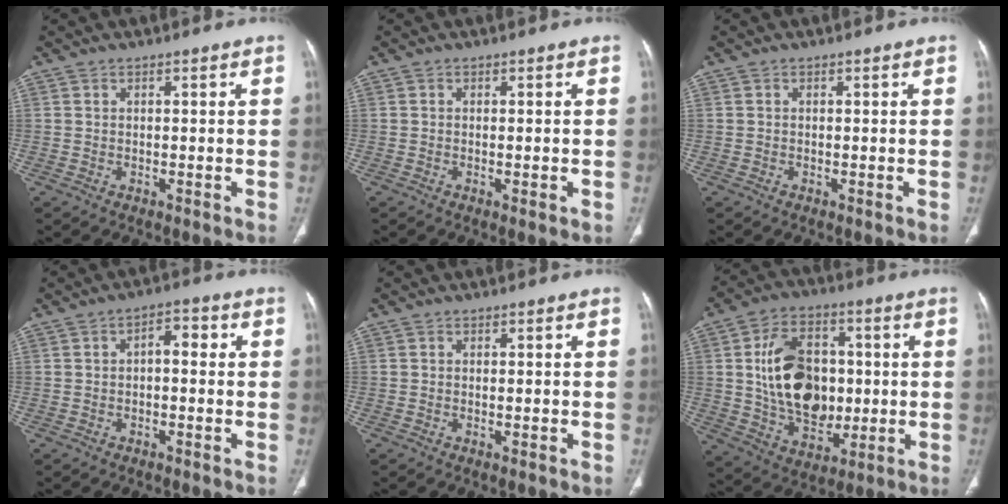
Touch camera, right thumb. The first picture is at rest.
{"total": 1.6, "force": [-0.5, 0.5, 1.5], "torque": [-0.023, -0.004, -0.004]}
{"total": 0.0}
{"total": 4.0, "force": [0.2, 2.1, 3.3], "torque": [-0.038, 0.016, -0.005]}
{"total": 0.9, "force": [-0.3, 0.3, 0.8], "torque": [-0.013, -0.002, -0.002]}
{"total": 17.9, "force": [1.1, 12.5, 12.8], "torque": [-0.178, 0.003, 0.028]}